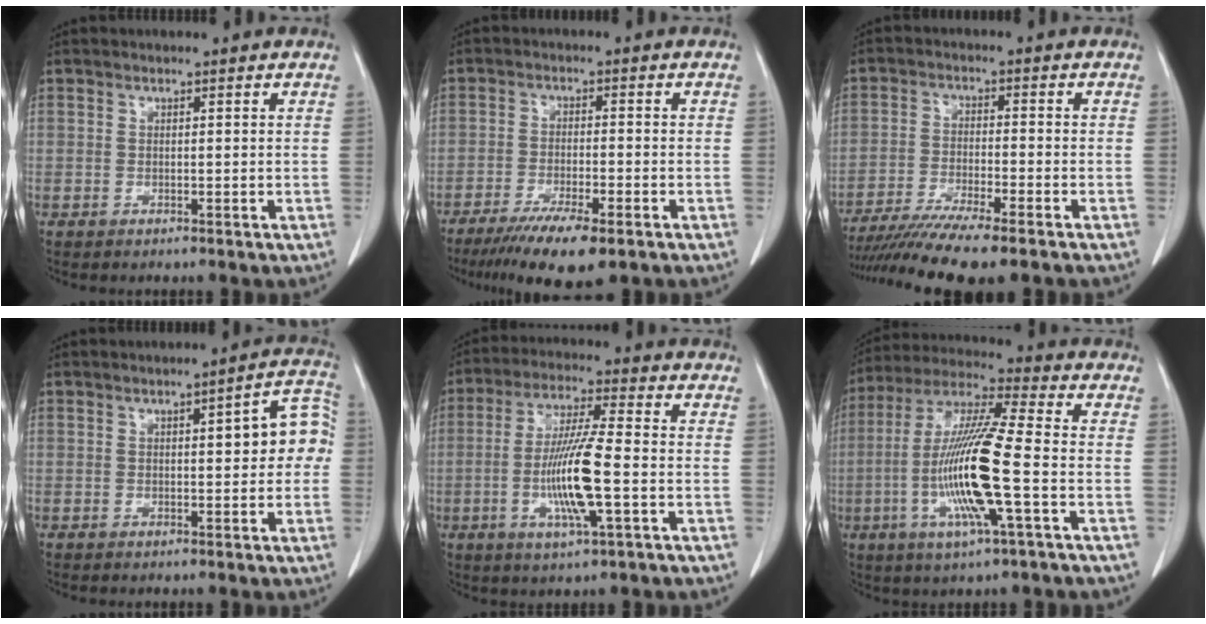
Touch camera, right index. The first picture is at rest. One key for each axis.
{"total": 9.7, "fx": -6.8, "fy": 1.3, "fz": 6.9, "tx": -0.111, "ty": -0.021, "tz": -0.106}
{"total": 11.9, "fx": -9.9, "fy": 0.0, "fz": 6.6, "tx": -0.102, "ty": -0.025, "tz": -0.158}
{"total": 7.4, "fx": 0.6, "fy": 2.0, "fz": 7.1, "tx": -0.083, "ty": 0.029, "tz": 0.004}
{"total": 11.6, "fx": -2.5, "fy": 0.6, "fz": 11.4, "tx": -0.221, "ty": -0.010, "tz": -0.051}
{"total": 15.9, "fx": -3.5, "fy": 0.6, "fz": 15.5, "tx": -0.314, "ty": -0.008, "tz": -0.073}